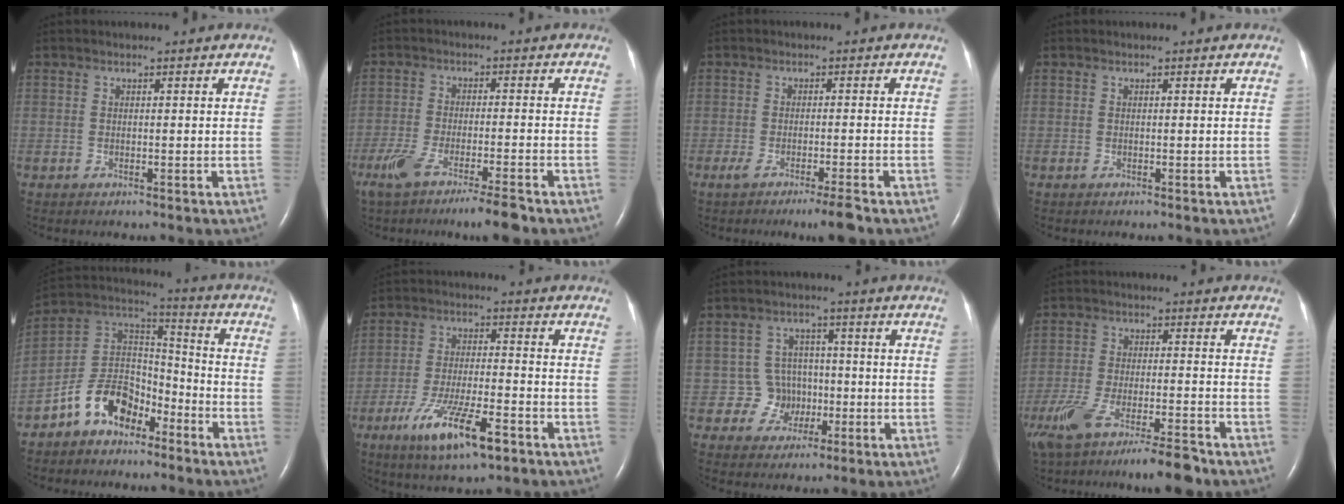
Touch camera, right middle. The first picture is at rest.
{"total": 9.4, "force": [-6.7, 0.8, 6.5], "torque": [-0.116, -0.019, -0.110]}
{"total": 4.0, "force": [-2.8, -0.4, 2.8], "torque": [-0.054, -0.011, -0.051]}
{"total": 0.0}
{"total": 10.7, "force": [-7.1, 6.2, 5.0], "torque": [-0.106, 0.039, -0.139]}
{"total": 11.6, "force": [-6.4, 2.3, 9.4], "torque": [-0.181, -0.019, -0.108]}
{"total": 5.3, "force": [-1.4, 5.1, 0.1], "torque": [0.009, 0.017, -0.018]}
{"total": 13.5, "force": [-10.1, 2.0, 8.7], "torque": [-0.172, -0.025, -0.172]}